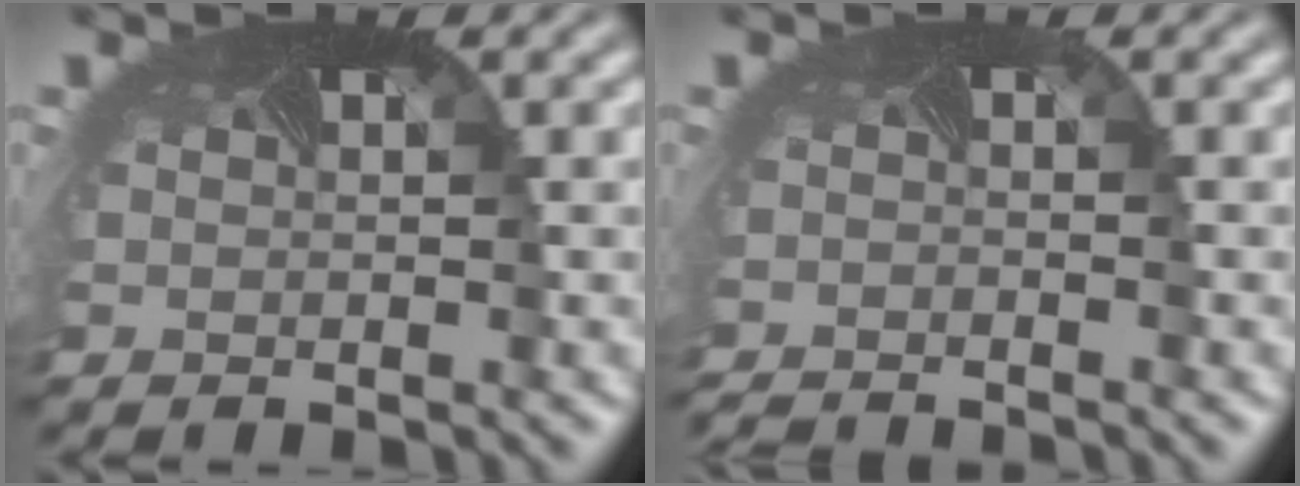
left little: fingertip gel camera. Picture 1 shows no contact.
{"total": 2.8, "force": [-2.8, -0.1, 0.2], "torque": [-0.005, -0.022, -0.050]}